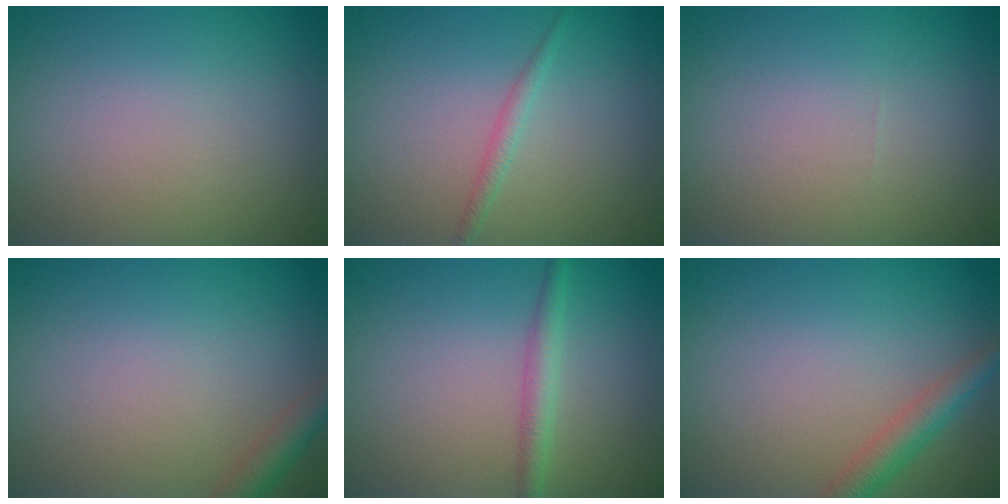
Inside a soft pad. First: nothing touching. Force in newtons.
{"total": 1.2, "press": 1.2, "slide": 0.0}
{"total": 0.0}
{"total": 2.3, "press": 2.3, "slide": 0.1}
{"total": 2.0, "press": 2.0, "slide": 0.0}
{"total": 2.7, "press": 2.7, "slide": 0.1}